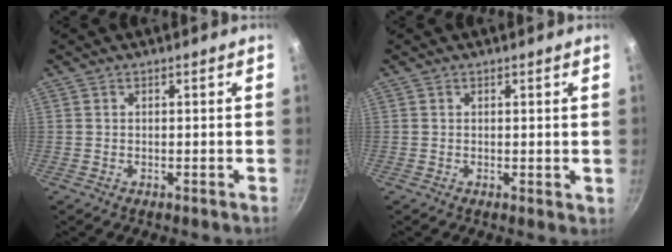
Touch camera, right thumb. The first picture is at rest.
{"total": 0.9, "force": [0.5, 0.6, 0.6], "torque": [-0.004, -0.004, 0.006]}